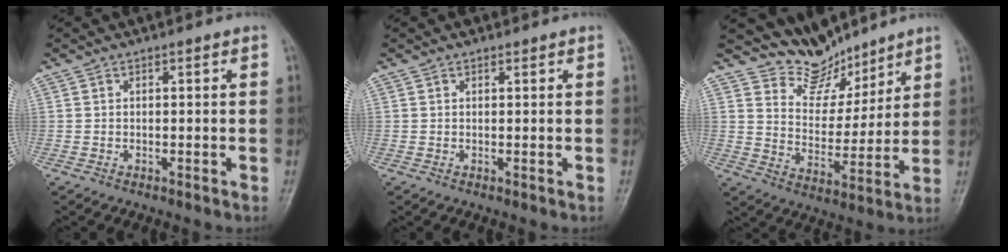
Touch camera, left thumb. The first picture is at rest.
{"total": 0.7, "force": [0.6, 0.4, 0.2], "torque": [-0.001, -0.003, 0.007]}
{"total": 9.8, "force": [8.7, 4.3, 0.6], "torque": [0.024, -0.066, 0.168]}